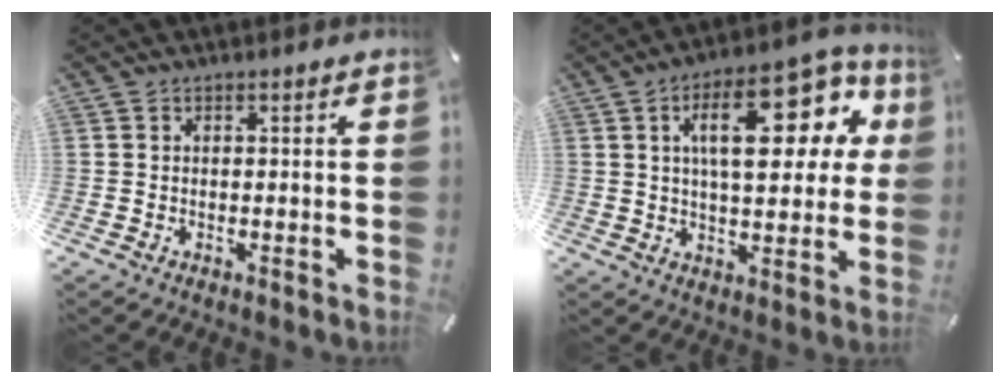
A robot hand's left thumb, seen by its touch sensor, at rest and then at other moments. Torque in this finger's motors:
{"motor_torque": [0.75, 1.18, 2.25, -0.51, 0.62]}